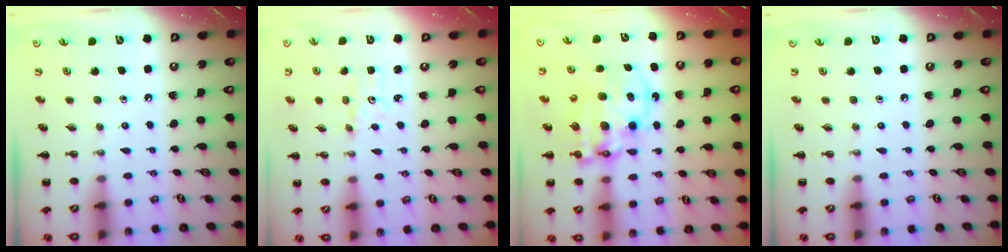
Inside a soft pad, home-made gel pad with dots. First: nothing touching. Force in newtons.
{"total": 2.3, "press": 2.2, "slide": 0.7}
{"total": 13.4, "press": 13.1, "slide": 2.9}
{"total": 0.0}